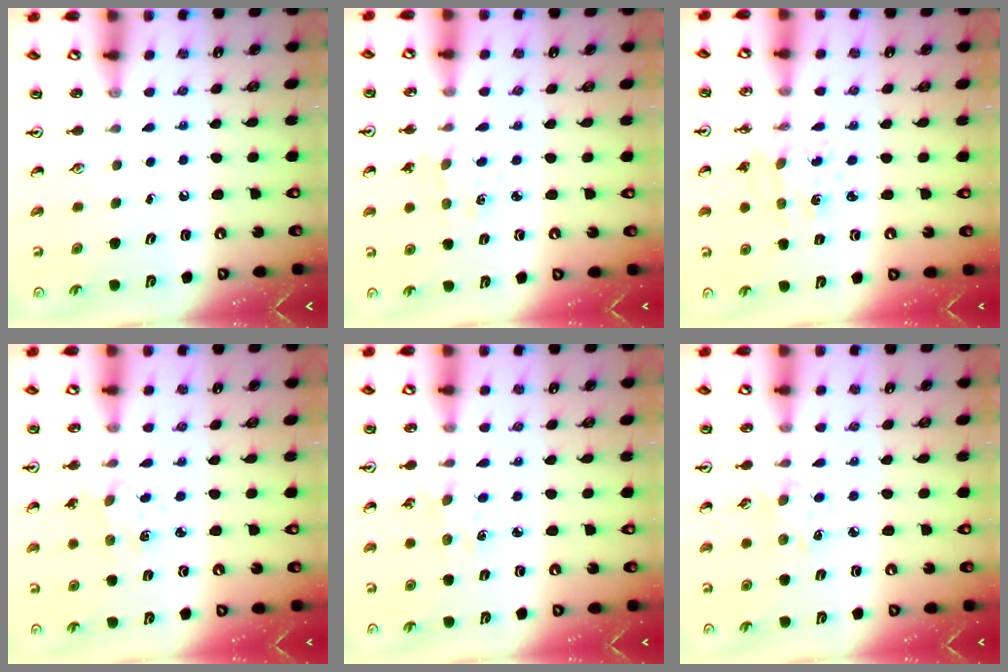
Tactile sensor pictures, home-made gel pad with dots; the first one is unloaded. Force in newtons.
{"total": 0.7, "press": 0.7, "slide": 0.2}
{"total": 2.3, "press": 2.3, "slide": 0.4}
{"total": 2.1, "press": 2.1, "slide": 0.3}
{"total": 2.9, "press": 2.9, "slide": 0.4}
{"total": 3.0, "press": 3.0, "slide": 0.4}